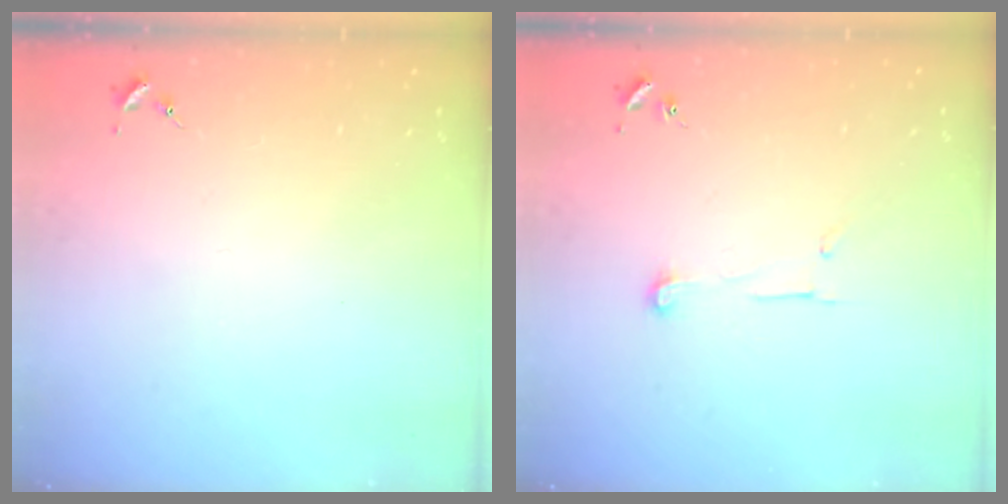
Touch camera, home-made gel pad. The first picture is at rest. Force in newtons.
{"total": 6.8, "press": 6.7, "slide": 0.7}